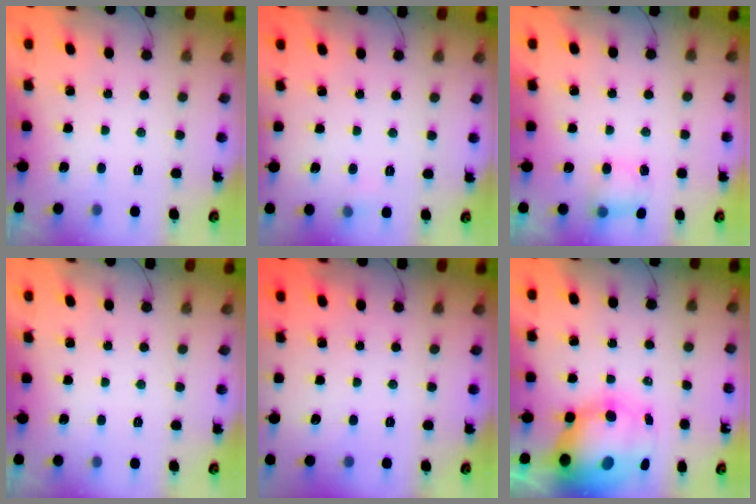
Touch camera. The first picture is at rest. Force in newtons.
{"total": 3.8, "press": 3.6, "slide": 1.2}
{"total": 6.1, "press": 6.0, "slide": 1.1}
{"total": 0.0}
{"total": 0.0}
{"total": 14.4, "press": 14.0, "slide": 3.5}